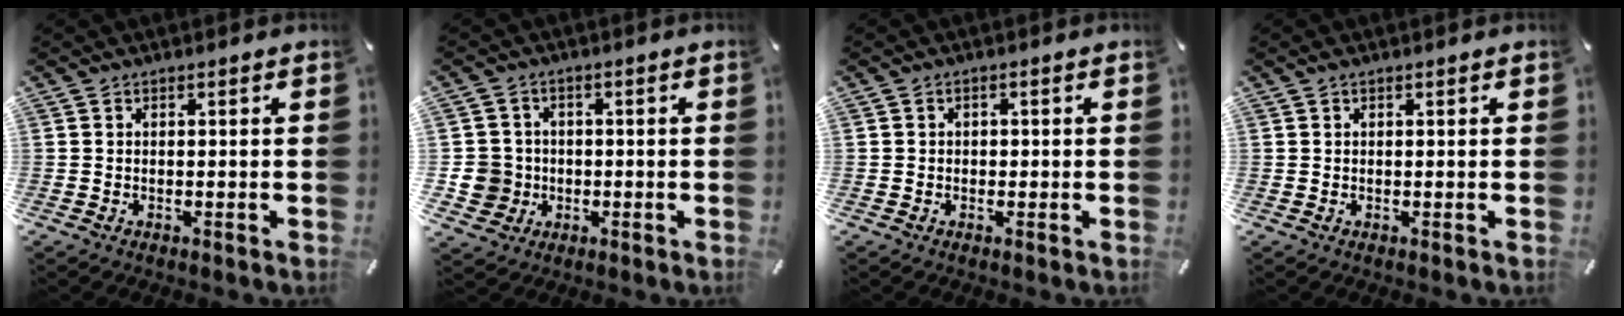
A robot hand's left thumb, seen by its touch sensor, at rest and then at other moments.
{"total": 7.4, "force": [-0.7, 7.2, 1.2], "torque": [-0.037, 0.010, -0.009]}
{"total": 0.9, "force": [-0.1, 0.8, 0.1], "torque": [-0.002, 0.006, -0.005]}
{"total": 0.7, "force": [0.5, 0.3, 0.3], "torque": [-0.006, 0.003, 0.009]}